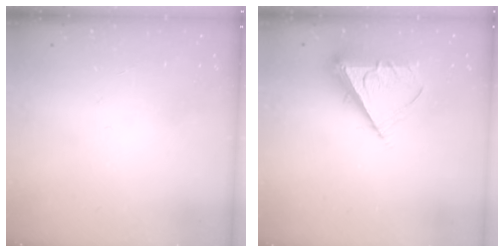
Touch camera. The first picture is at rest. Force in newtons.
{"total": 8.7, "press": 8.6, "slide": 1.3}